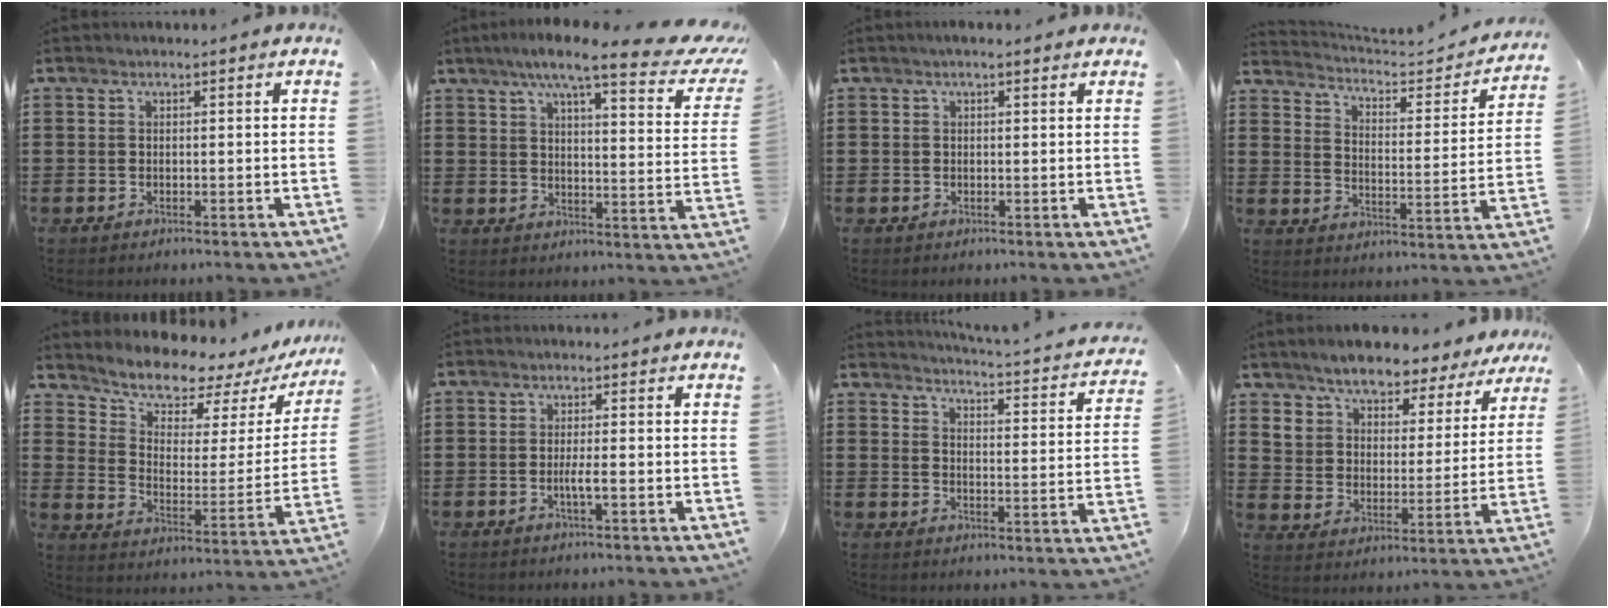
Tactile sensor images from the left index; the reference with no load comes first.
{"total": 9.8, "force": [7.1, 1.4, 6.7], "torque": [-0.120, -0.037, 0.110]}
{"total": 1.1, "force": [0.7, 0.8, 0.4], "torque": [-0.011, 0.006, 0.013]}
{"total": 3.2, "force": [3.0, 0.5, 0.8], "torque": [-0.037, -0.025, 0.042]}
{"total": 7.1, "force": [6.7, 1.8, 1.4], "torque": [-0.052, -0.059, 0.114]}
{"total": 2.6, "force": [-0.8, 0.2, 2.5], "torque": [-0.050, -0.004, -0.017]}
{"total": 3.1, "force": [3.0, -0.5, 0.7], "torque": [-0.026, -0.036, 0.041]}
{"total": 6.3, "force": [6.1, 1.3, 0.8], "torque": [-0.052, -0.039, 0.105]}